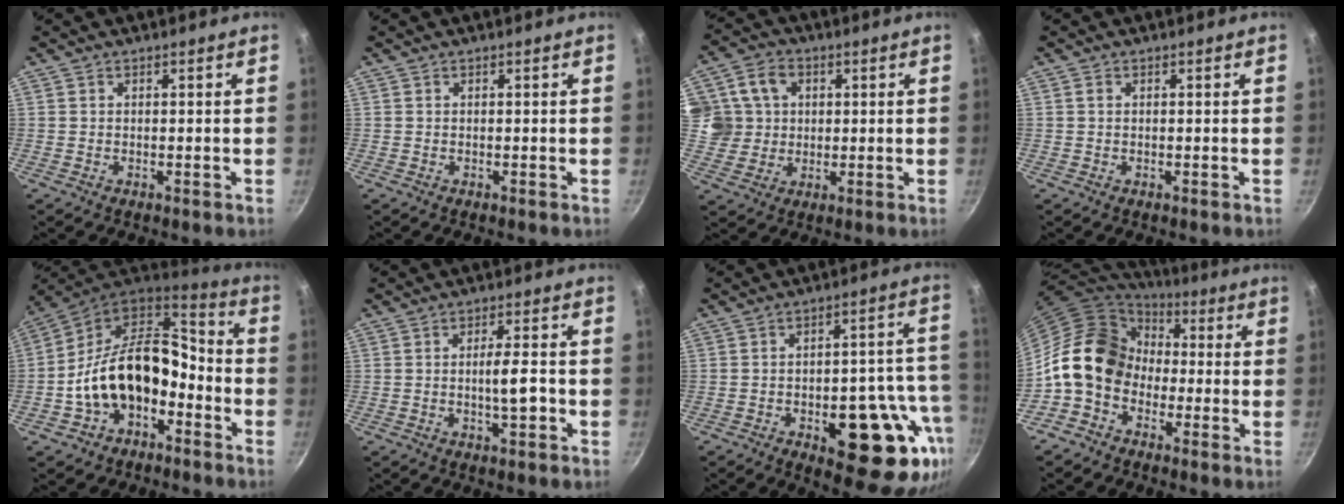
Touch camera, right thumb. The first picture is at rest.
{"total": 0.0}
{"total": 10.0, "force": [2.3, 9.0, 3.7], "torque": [-0.038, 0.002, 0.040]}
{"total": 0.7, "force": [0.2, 0.5, 0.4], "torque": [-0.009, 0.002, 0.003]}
{"total": 18.2, "force": [-4.9, 12.1, 12.7], "torque": [-0.192, 0.068, -0.090]}
{"total": 5.2, "force": [-1.2, 1.2, 4.9], "torque": [-0.072, 0.012, -0.021]}
{"total": 20.3, "force": [-7.3, 8.9, 16.7], "torque": [-0.155, 0.026, -0.090]}
{"total": 14.1, "force": [-1.6, 11.3, 8.4], "torque": [-0.108, 0.041, -0.051]}